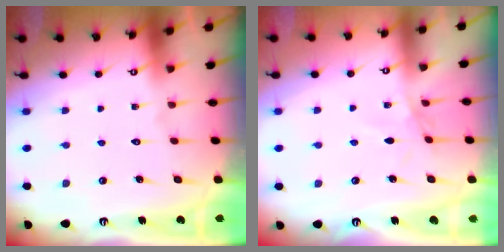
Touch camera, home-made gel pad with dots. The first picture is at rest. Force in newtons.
{"total": 2.2, "press": 2.1, "slide": 0.5}